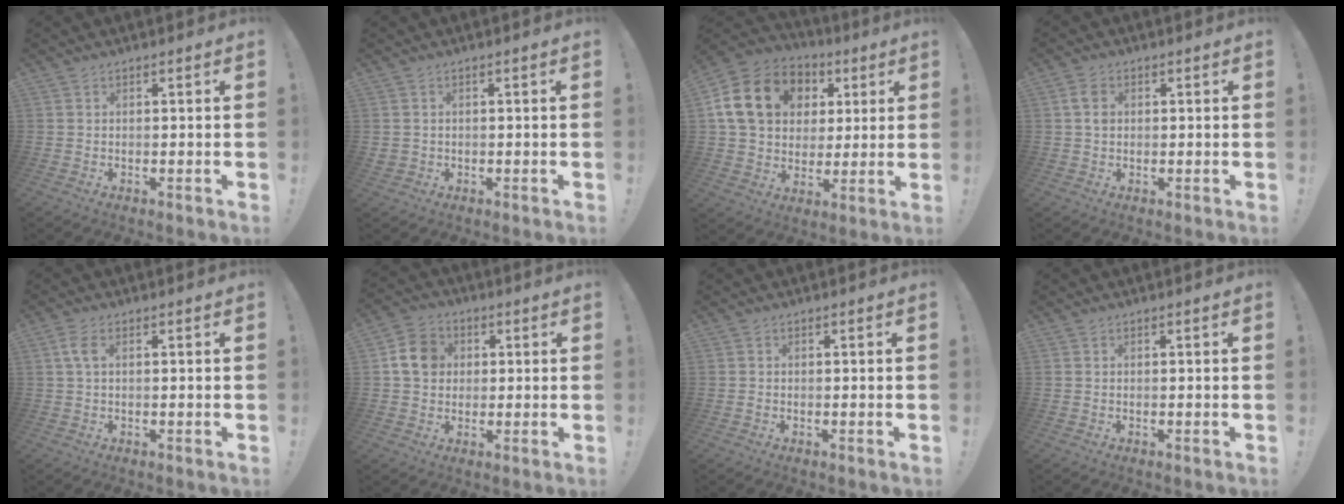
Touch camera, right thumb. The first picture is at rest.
{"total": 1.4, "force": [0.2, 1.4, 0.3], "torque": [-0.006, 0.003, 0.004]}
{"total": 19.7, "force": [6.2, 15.1, 11.1], "torque": [-0.179, -0.003, 0.130]}
{"total": 4.2, "force": [0.6, 3.1, 2.8], "torque": [-0.043, 0.005, 0.012]}
{"total": 3.7, "force": [0.9, 1.6, 3.2], "torque": [-0.059, 0.004, 0.017]}
{"total": 8.9, "force": [1.9, 7.8, 3.9], "torque": [-0.053, 0.008, 0.041]}
{"total": 0.5, "force": [-0.4, 0.4, 0.1], "torque": [-0.003, 0.002, -0.007]}
{"total": 0.0}